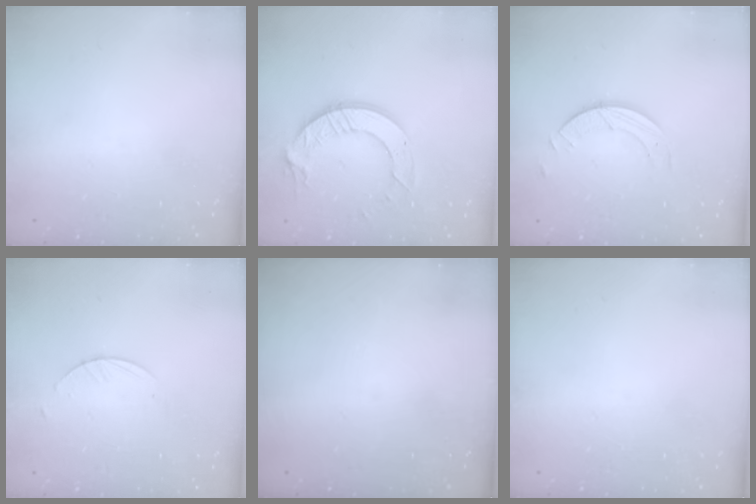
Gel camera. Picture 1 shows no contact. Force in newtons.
{"total": 11.1, "press": 11.0, "slide": 1.1}
{"total": 3.4, "press": 3.4, "slide": 0.3}
{"total": 2.1, "press": 2.1, "slide": 0.2}
{"total": 0.0}
{"total": 0.0}